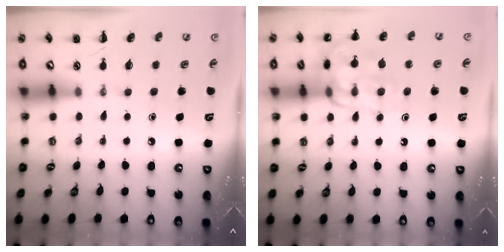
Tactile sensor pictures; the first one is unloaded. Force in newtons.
{"total": 14.2, "press": 14.1, "slide": 1.2}